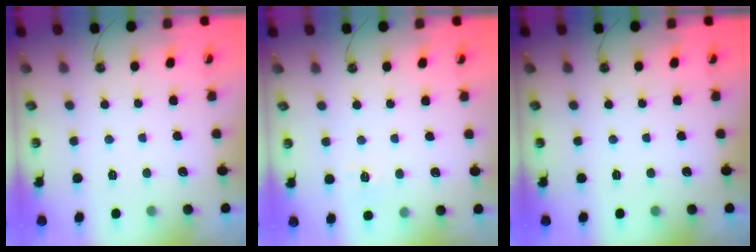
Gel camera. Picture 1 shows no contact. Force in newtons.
{"total": 5.5, "press": 5.5, "slide": 0.6}
{"total": 0.0}